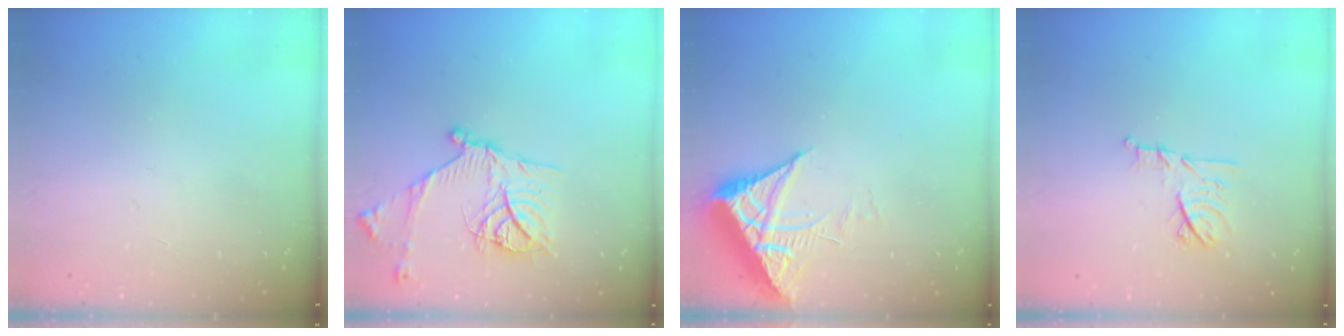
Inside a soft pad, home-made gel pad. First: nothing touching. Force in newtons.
{"total": 18.1, "press": 18.0, "slide": 1.7}
{"total": 6.6, "press": 6.6, "slide": 0.8}
{"total": 10.5, "press": 10.5, "slide": 0.3}